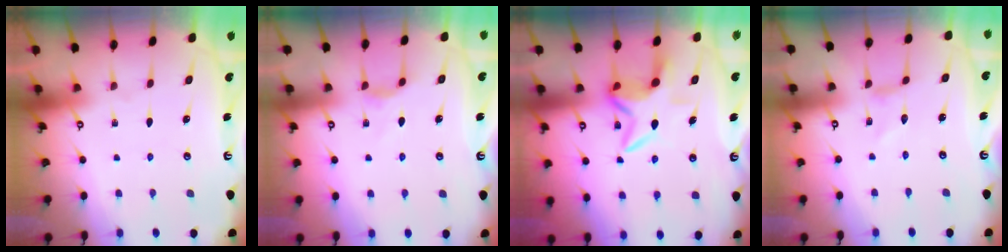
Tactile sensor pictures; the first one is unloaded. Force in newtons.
{"total": 3.3, "press": 3.2, "slide": 0.6}
{"total": 6.9, "press": 6.9, "slide": 0.6}
{"total": 0.0}